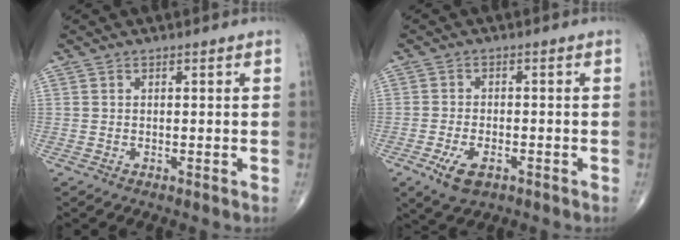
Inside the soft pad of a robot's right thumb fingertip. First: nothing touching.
{"total": 5.5, "force": [-2.7, 2.8, 3.9], "torque": [-0.072, 0.005, -0.043]}